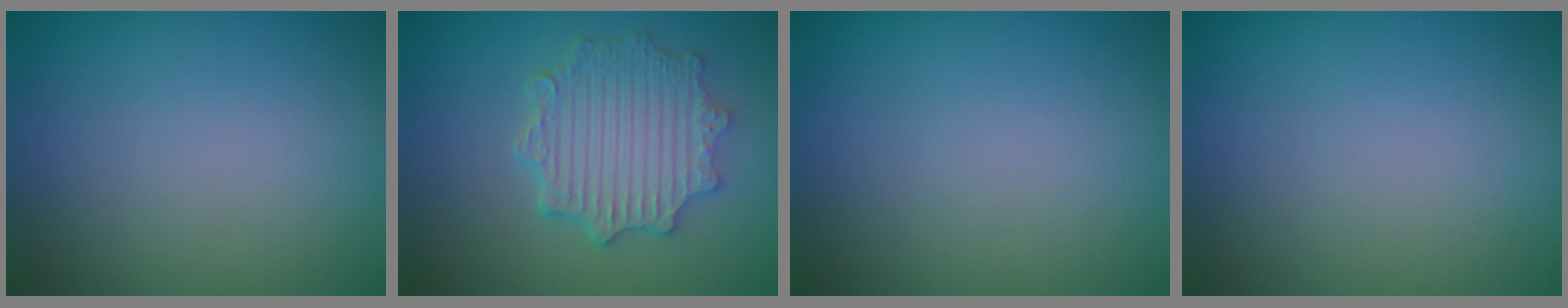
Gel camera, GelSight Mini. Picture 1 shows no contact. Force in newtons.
{"total": 5.1, "press": 4.1, "slide": 3.0}
{"total": 0.0}
{"total": 0.0}